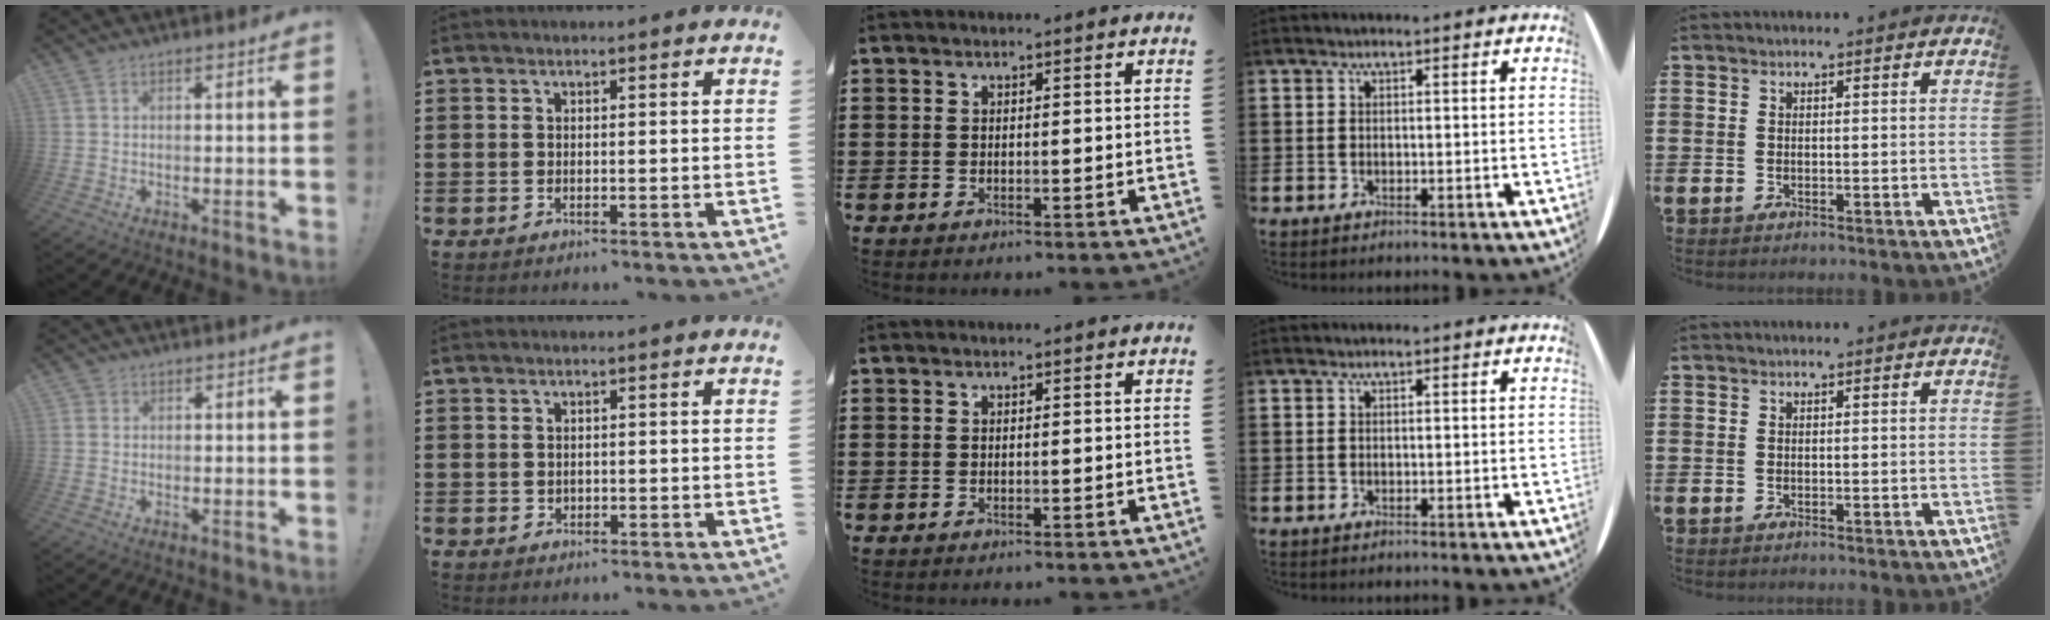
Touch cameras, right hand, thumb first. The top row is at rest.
{"thumb": {"total": 1.0, "force": [0.3, 0.9, 0.2], "torque": [-0.012, 0.005, 0.008]}, "index": {"total": 0.5, "force": [0.1, 0.5, 0.1], "torque": [-0.003, 0.004, 0.001]}}